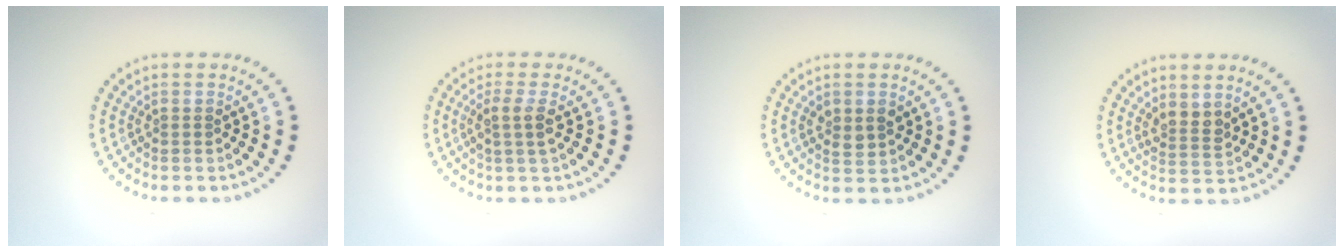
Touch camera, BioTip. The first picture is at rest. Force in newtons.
{"total": 2.0, "press": 1.7, "slide": 1.0}
{"total": 1.7, "press": 1.7, "slide": 0.3}
{"total": 2.1, "press": 1.7, "slide": 1.2}